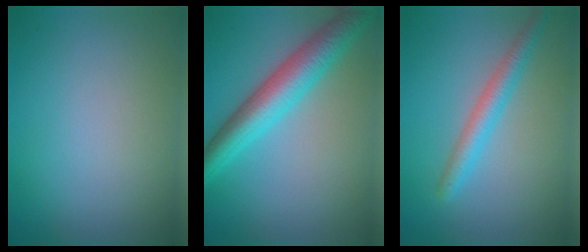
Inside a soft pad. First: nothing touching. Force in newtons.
{"total": 6.3, "press": 6.3, "slide": 0.0}
{"total": 2.7, "press": 2.7, "slide": 0.1}